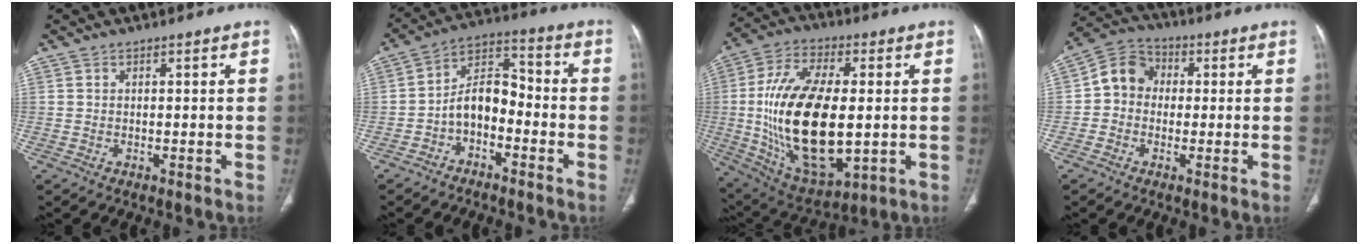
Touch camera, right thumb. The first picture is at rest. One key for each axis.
{"total": 8.5, "fx": -3.3, "fy": 5.3, "fz": 5.8, "tx": -0.085, "ty": 0.058, "tz": -0.070}
{"total": 24.9, "fx": -0.8, "fy": 12.1, "fz": 21.7, "tx": -0.416, "ty": -0.010, "tz": 0.002}
{"total": 7.7, "fx": -0.2, "fy": 6.8, "fz": 3.6, "tx": -0.043, "ty": 0.028, "tz": -0.020}